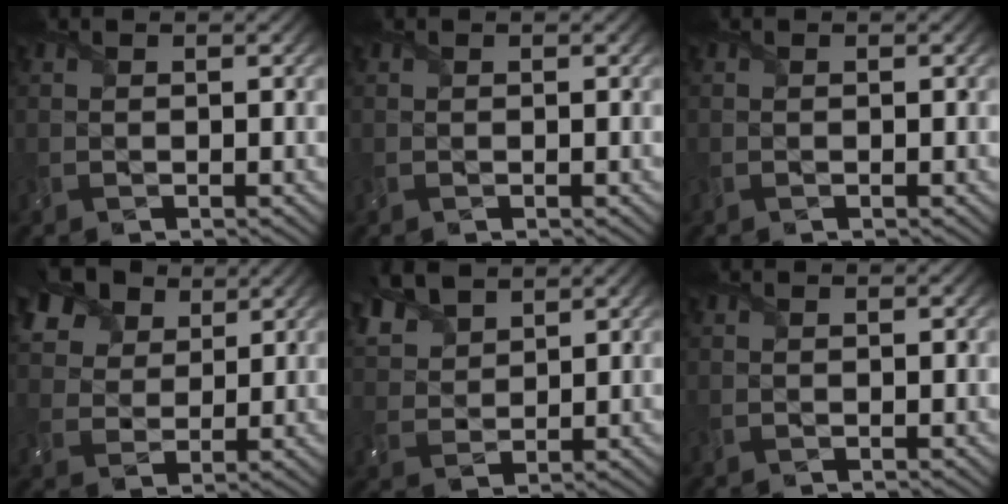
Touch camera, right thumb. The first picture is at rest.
{"total": 0.0}
{"total": 0.0}
{"total": 9.7, "force": [6.0, 6.1, 4.5], "torque": [-0.146, 0.010, 0.108]}
{"total": 7.6, "force": [5.5, 3.6, 3.7], "torque": [-0.111, 0.016, 0.112]}
{"total": 0.0}